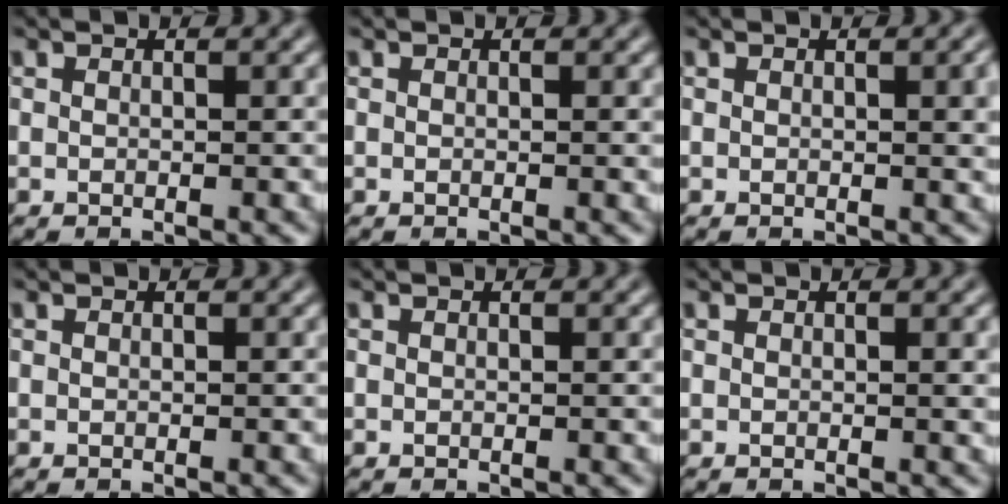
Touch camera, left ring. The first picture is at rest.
{"total": 0.0}
{"total": 1.7, "force": [0.3, 0.4, 1.6], "torque": [-0.019, 0.001, 0.004]}
{"total": 0.0}
{"total": 0.0}
{"total": 0.6, "force": [0.1, 0.1, 0.6], "torque": [-0.006, 0.000, 0.001]}